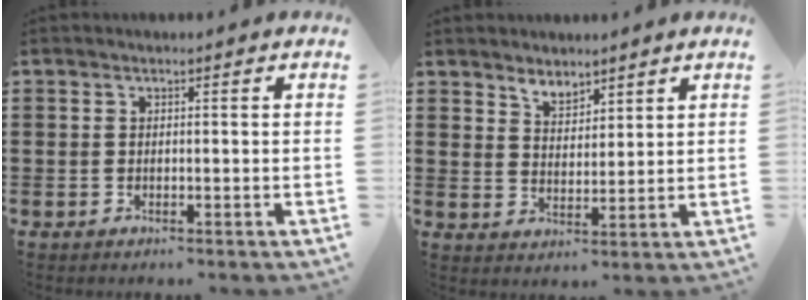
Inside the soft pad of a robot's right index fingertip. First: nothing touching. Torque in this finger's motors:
{"motor_torque": [0.00, 0.00, 0.06, 0.05]}